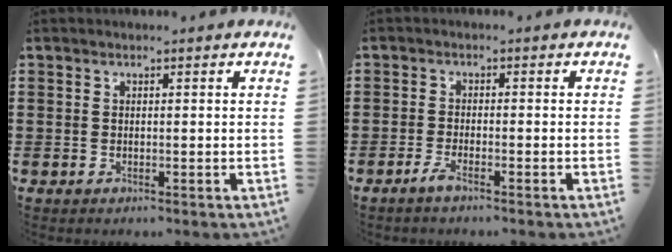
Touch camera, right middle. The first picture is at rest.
{"total": 2.2, "force": [-1.4, 0.2, 1.7], "torque": [-0.043, -0.008, -0.030]}